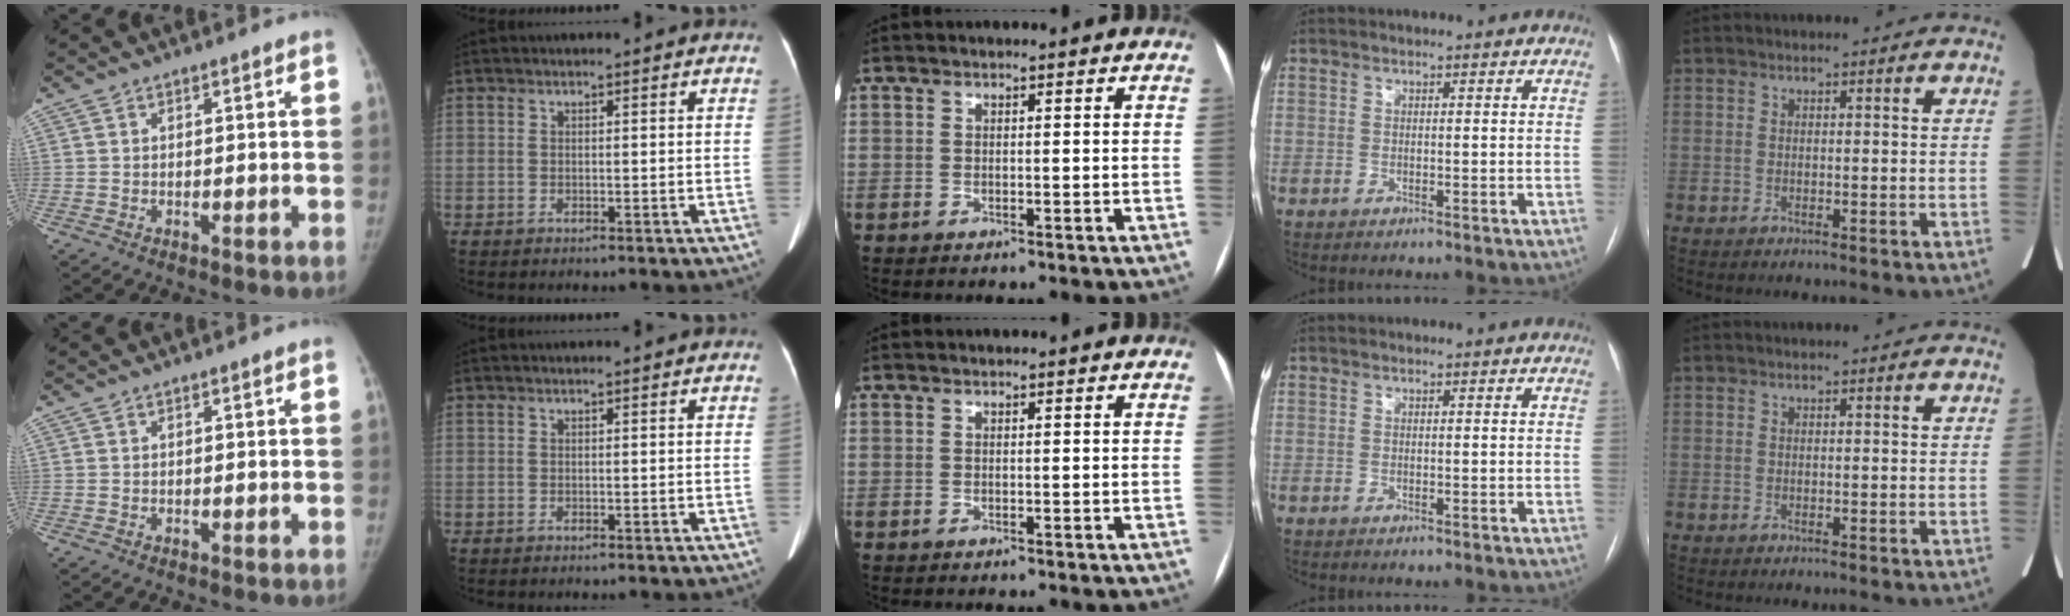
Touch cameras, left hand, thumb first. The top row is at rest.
{}